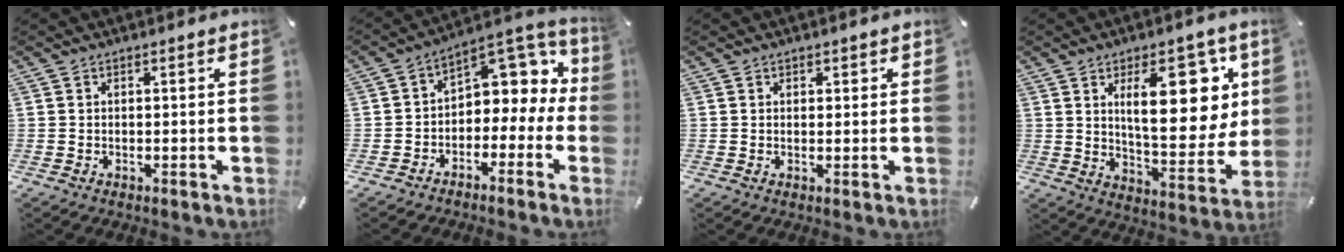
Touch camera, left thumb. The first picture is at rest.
{"total": 7.1, "force": [2.3, 5.6, 3.7], "torque": [-0.052, -0.028, 0.040]}
{"total": 1.0, "force": [0.5, 0.9, 0.2], "torque": [0.004, 0.000, 0.007]}
{"total": 19.8, "force": [7.7, 9.2, 15.7], "torque": [-0.212, -0.030, 0.121]}